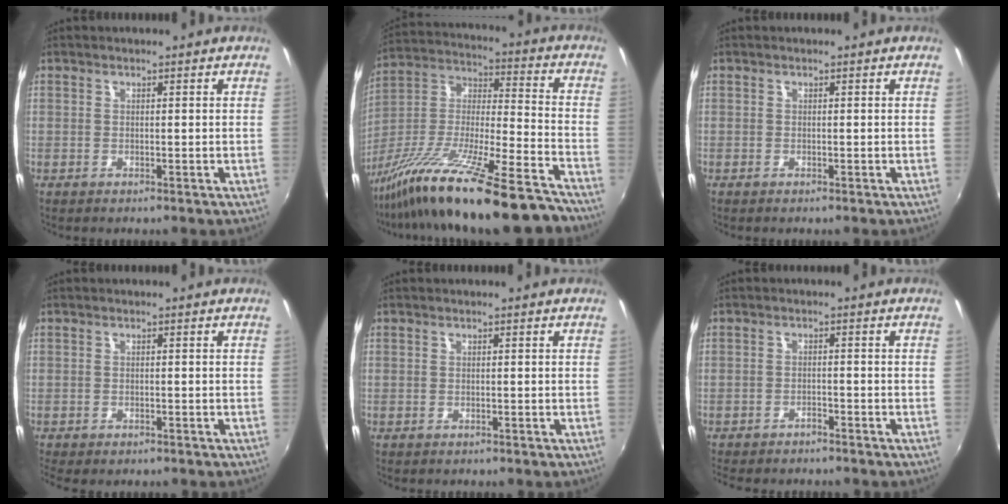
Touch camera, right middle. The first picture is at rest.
{"total": 24.4, "force": [-18.8, 2.3, 15.3], "torque": [-0.267, -0.043, -0.312]}
{"total": 0.0}
{"total": 1.9, "force": [-1.3, 0.8, 1.1], "torque": [-0.023, -0.015, -0.019]}
{"total": 0.7, "force": [0.6, -0.1, -0.2], "torque": [0.007, -0.001, 0.009]}
{"total": 3.9, "force": [-3.5, 1.0, 1.3], "torque": [-0.039, -0.013, -0.057]}